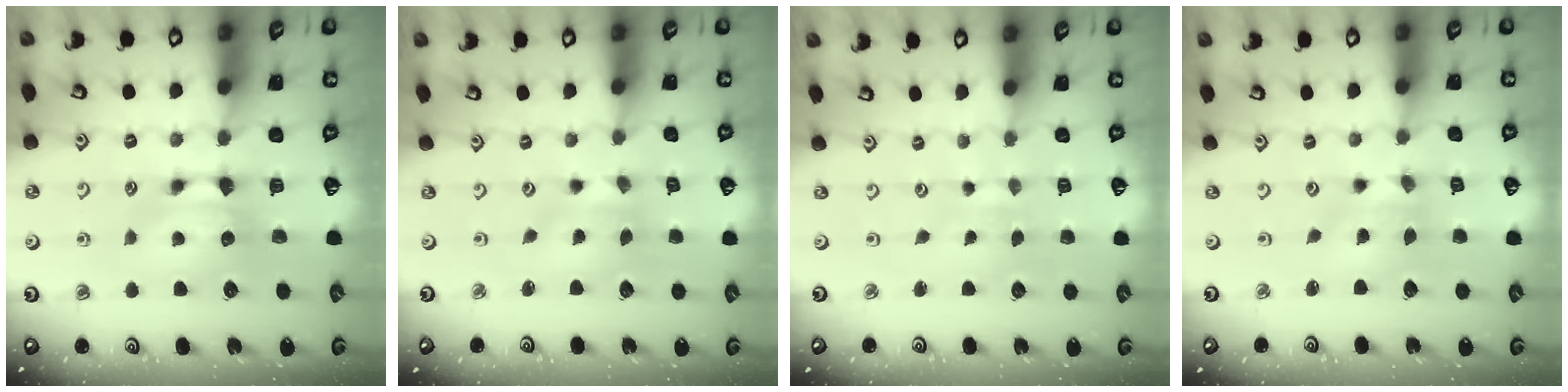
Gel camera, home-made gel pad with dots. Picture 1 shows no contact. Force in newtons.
{"total": 1.7, "press": 1.3, "slide": 1.1}
{"total": 5.1, "press": 5.1, "slide": 0.3}
{"total": 1.6, "press": 0.9, "slide": 1.4}